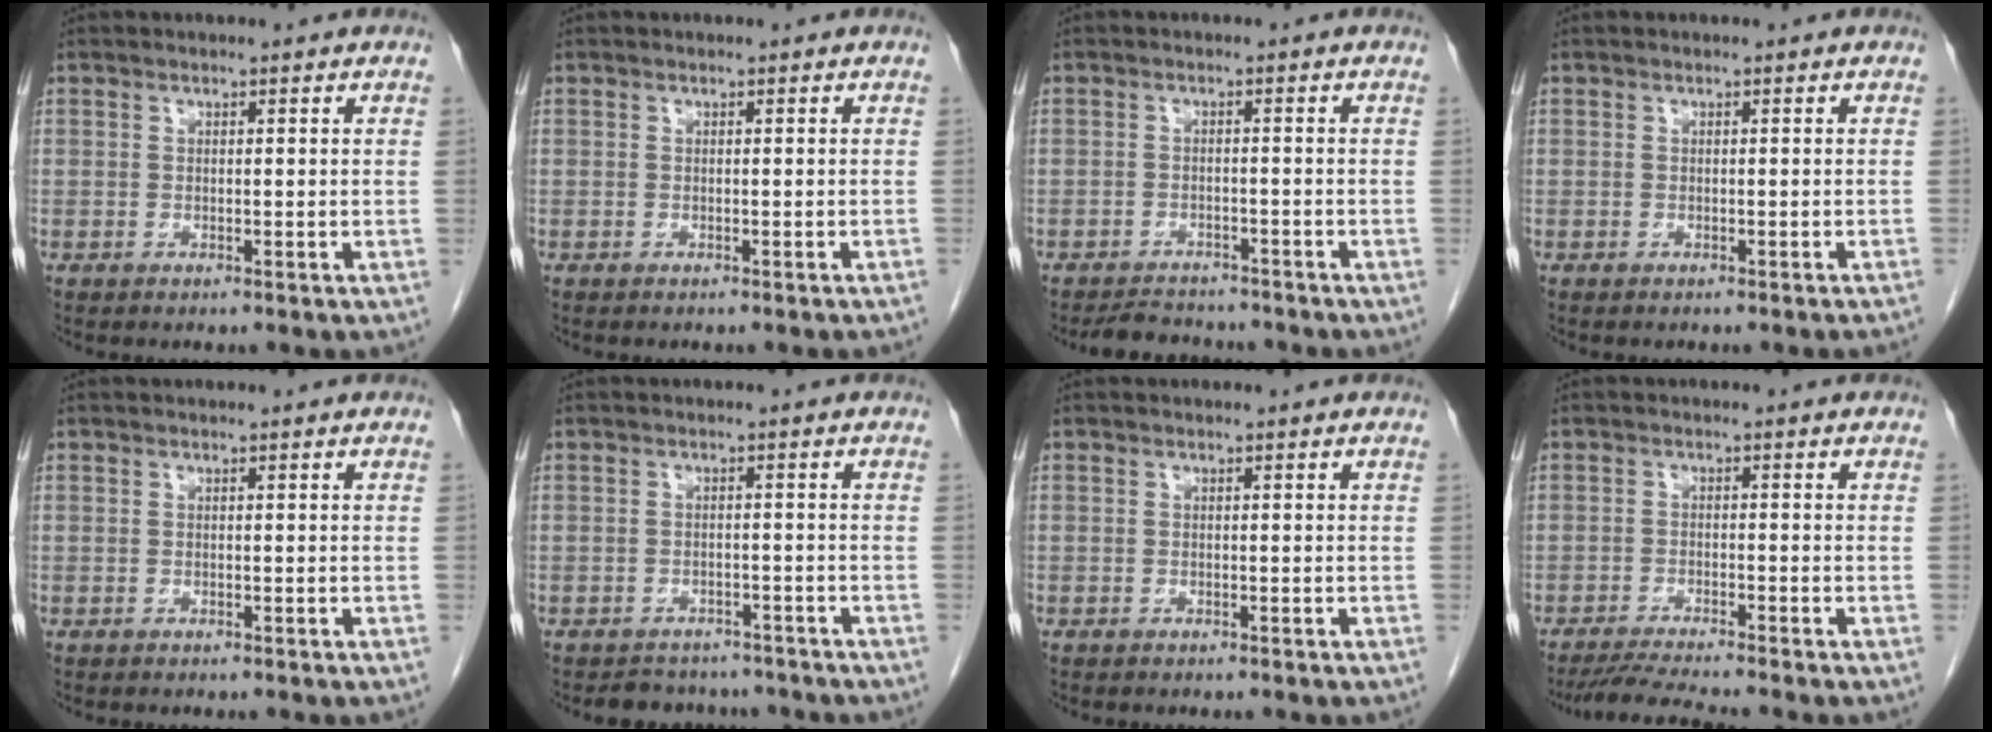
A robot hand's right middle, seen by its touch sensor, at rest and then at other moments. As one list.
[{"total": 0.8, "force": [-0.7, -0.1, 0.4], "torque": [-0.003, 0.001, -0.007]}, {"total": 5.3, "force": [-5.0, 1.5, 1.0], "torque": [-0.017, -0.007, -0.073]}, {"total": 1.1, "force": [-1.0, -0.2, 0.5], "torque": [-0.005, 0.002, -0.012]}, {"total": 0.0}, {"total": 5.6, "force": [-5.1, 2.4, 0.3], "torque": [0.000, 0.007, -0.061]}, {"total": 0.0}, {"total": 5.4, "force": [-4.8, -1.3, 2.1], "torque": [-0.041, -0.025, -0.085]}]